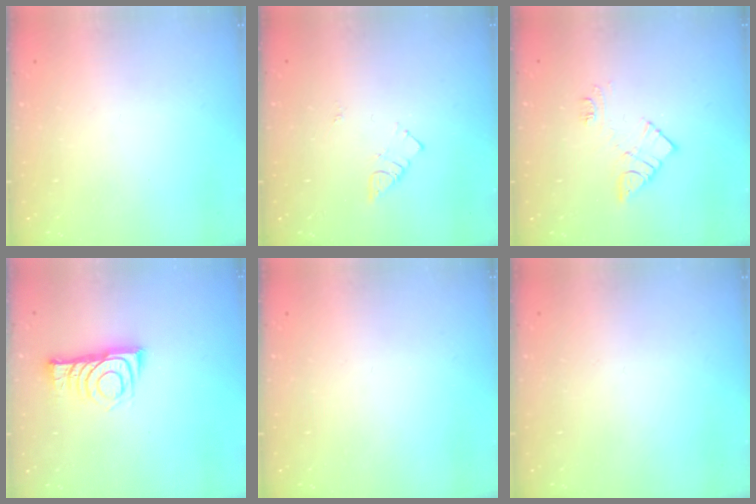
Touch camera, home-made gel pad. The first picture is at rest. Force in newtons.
{"total": 3.9, "press": 3.8, "slide": 0.5}
{"total": 10.1, "press": 10.1, "slide": 0.6}
{"total": 9.5, "press": 9.5, "slide": 0.3}
{"total": 0.0}
{"total": 1.9, "press": 1.9, "slide": 0.1}